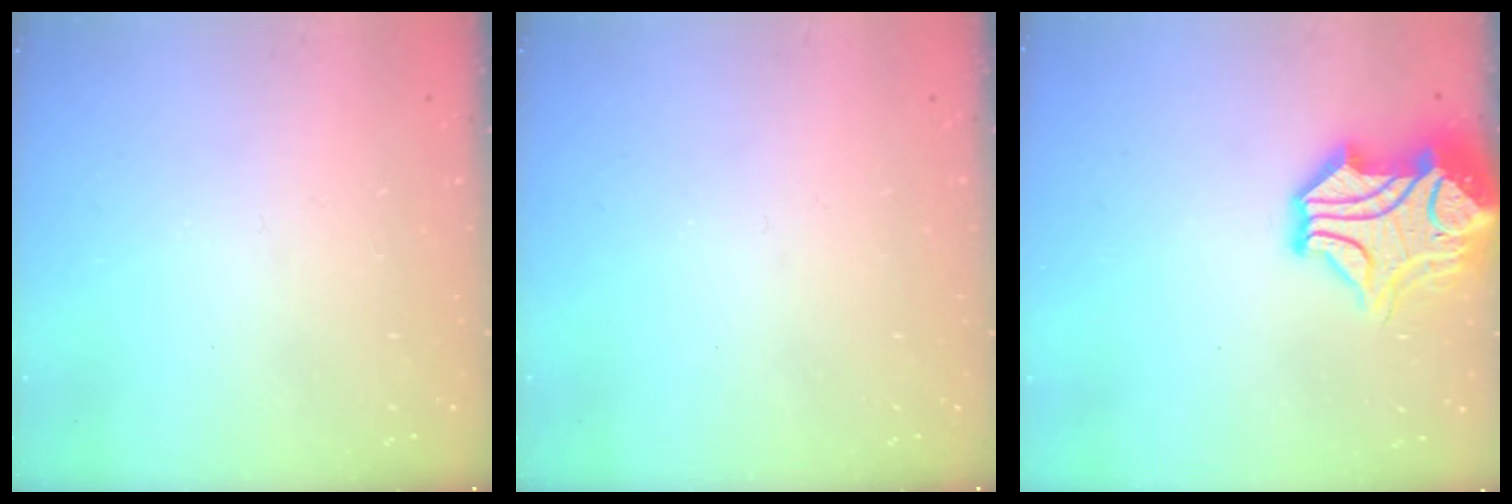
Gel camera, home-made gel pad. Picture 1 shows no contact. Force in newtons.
{"total": 0.0}
{"total": 10.9, "press": 10.8, "slide": 1.9}